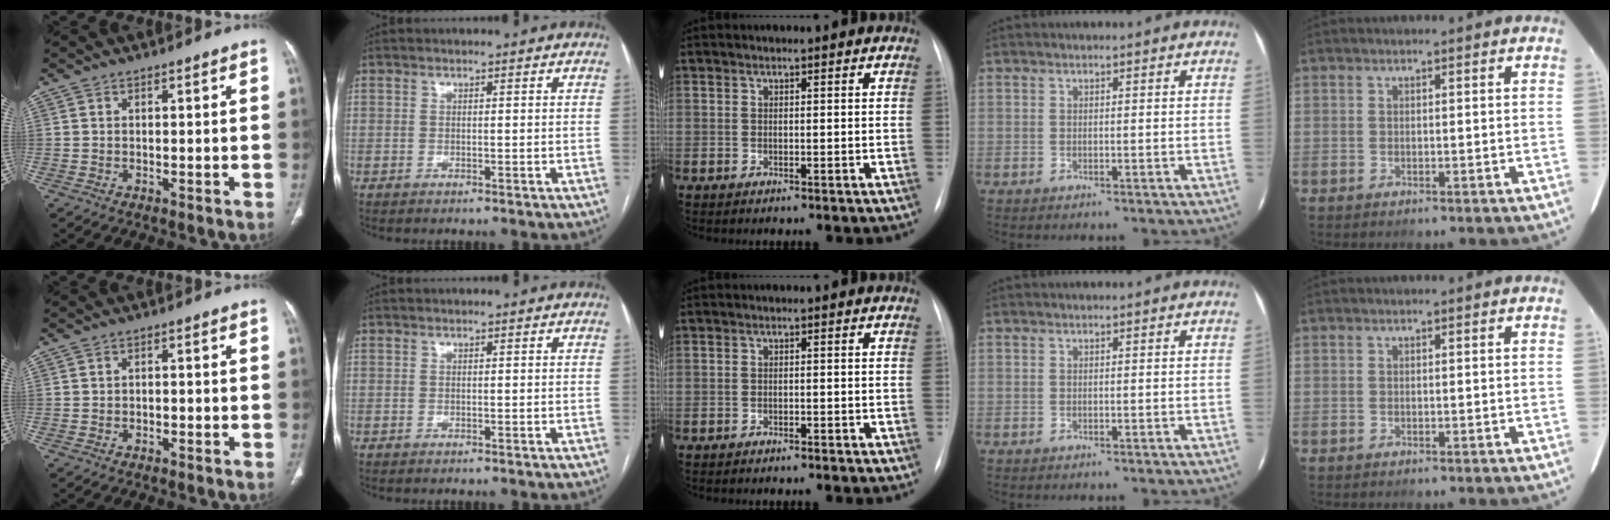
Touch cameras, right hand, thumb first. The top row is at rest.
{"thumb": {"total": 1.3, "force": [-0.4, 0.9, 0.8], "torque": [-0.007, 0.005, -0.008]}, "middle": {"total": 0.9, "force": [-0.6, 0.3, 0.5], "torque": [-0.014, 0.000, -0.008]}}